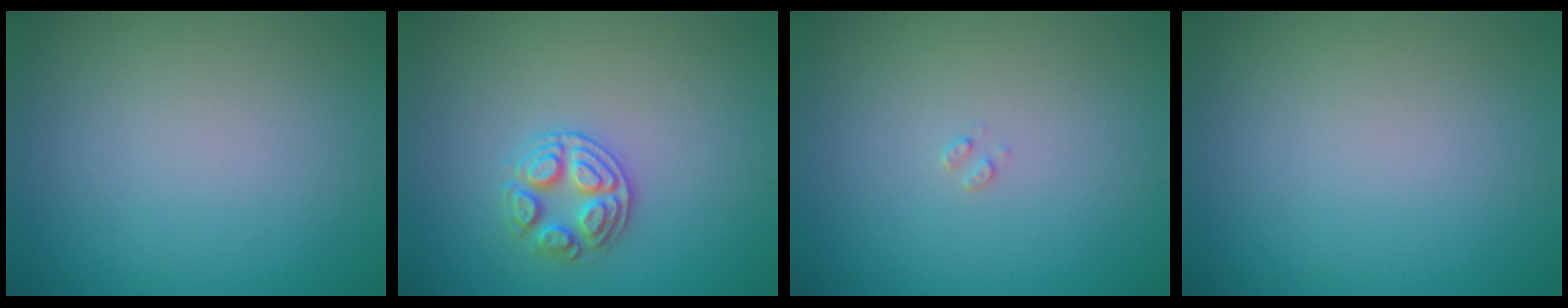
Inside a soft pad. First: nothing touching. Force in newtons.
{"total": 2.6, "press": 2.6, "slide": 0.6}
{"total": 0.6, "press": 0.6, "slide": 0.2}
{"total": 0.0}